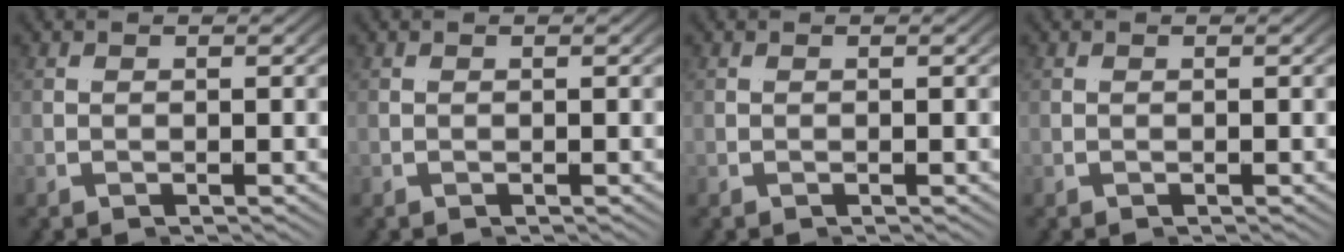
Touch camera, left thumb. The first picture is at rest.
{"total": 0.0}
{"total": 0.0}
{"total": 0.0}